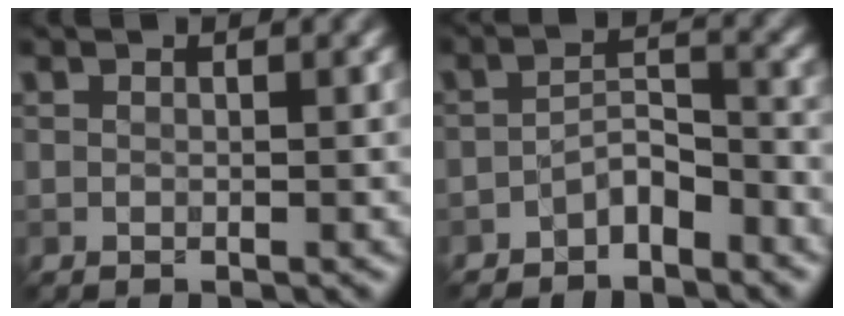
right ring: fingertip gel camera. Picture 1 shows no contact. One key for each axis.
{"total": 3.0, "fx": -2.3, "fy": 1.0, "fz": 1.7, "tx": -0.029, "ty": 0.013, "tz": -0.046}